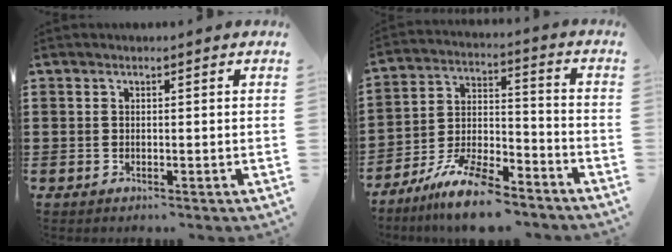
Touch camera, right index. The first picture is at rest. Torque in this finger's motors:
{"motor_torque": [0.49, 0.67, 0.62, 0.09]}